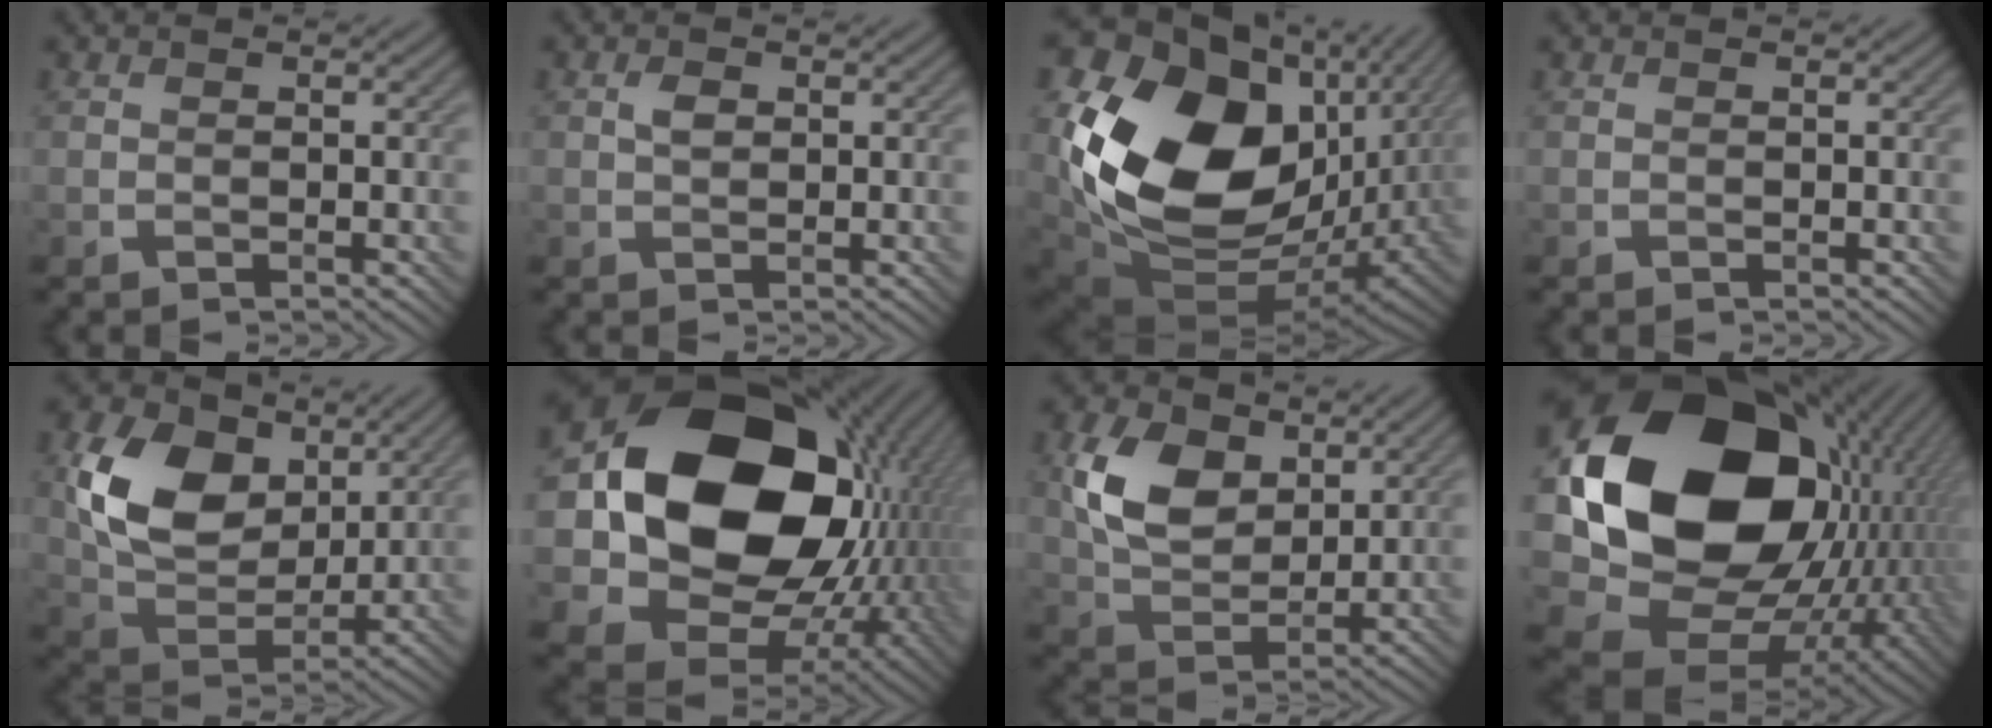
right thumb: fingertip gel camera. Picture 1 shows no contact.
{"total": 1.5, "force": [0.4, 1.0, 1.1], "torque": [-0.022, 0.002, 0.006]}
{"total": 20.4, "force": [3.7, 14.7, 13.6], "torque": [-0.305, -0.027, 0.099]}
{"total": 0.0}
{"total": 12.0, "force": [4.1, 8.3, 7.6], "torque": [-0.167, -0.001, 0.075]}
{"total": 21.7, "force": [2.9, 17.0, 13.3], "torque": [-0.295, -0.030, 0.088]}
{"total": 9.4, "force": [3.5, 6.2, 6.2], "torque": [-0.137, 0.000, 0.067]}
{"total": 22.2, "force": [2.9, 16.5, 14.6], "torque": [-0.350, -0.034, 0.088]}